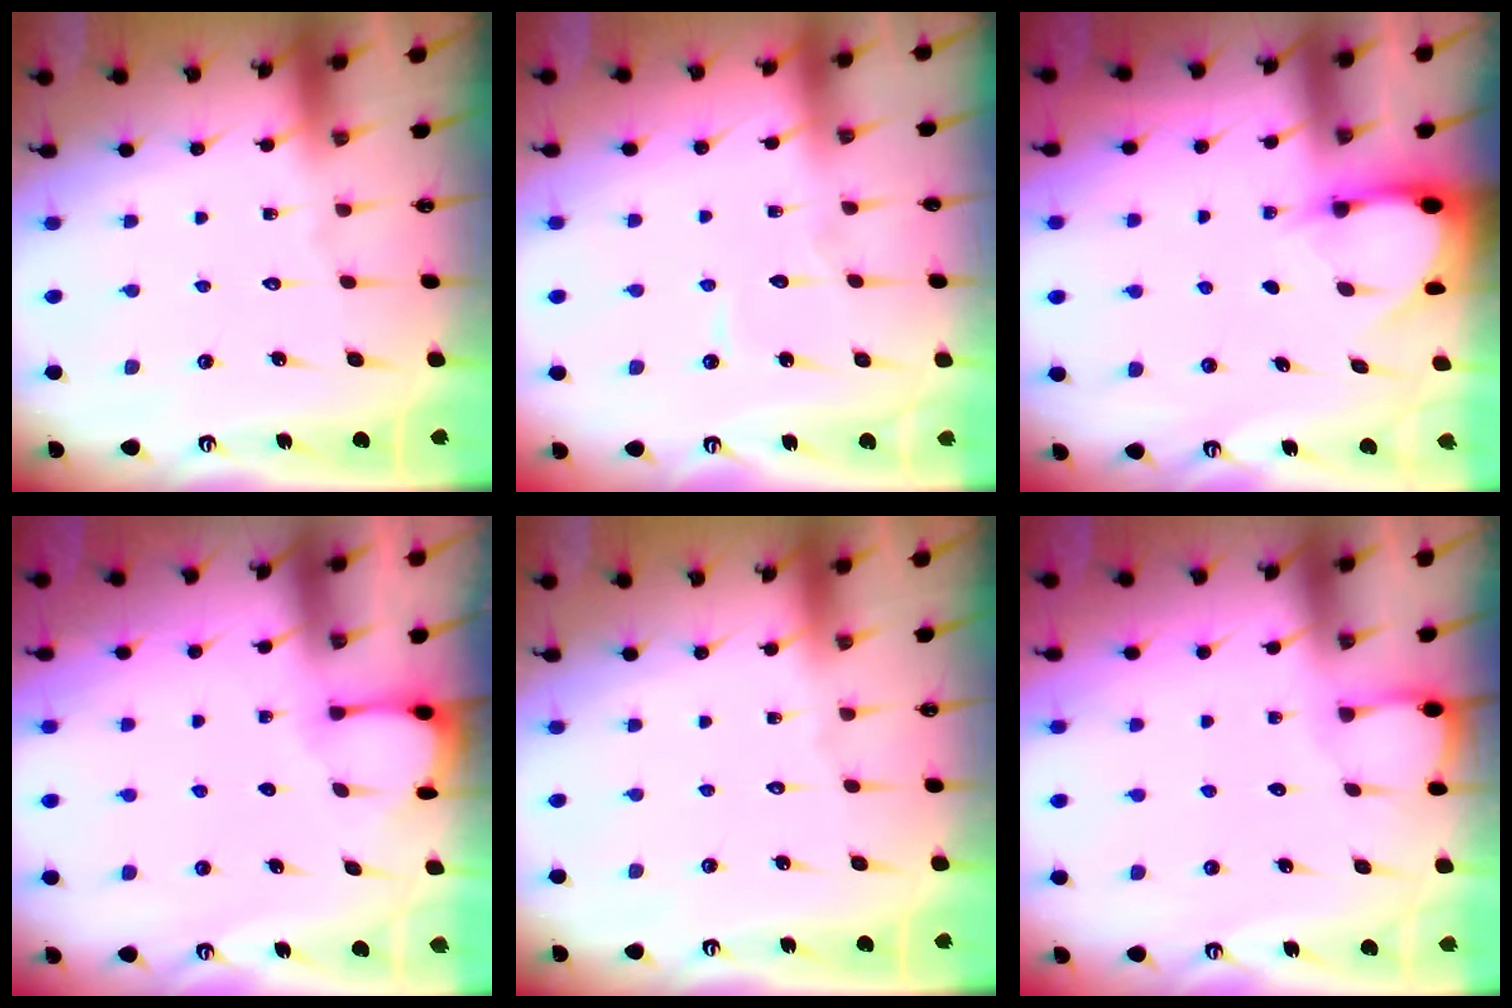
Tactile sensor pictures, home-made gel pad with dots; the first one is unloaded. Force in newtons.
{"total": 3.3, "press": 3.2, "slide": 0.3}
{"total": 2.9, "press": 2.9, "slide": 0.3}
{"total": 2.3, "press": 2.3, "slide": 0.3}
{"total": 0.0}
{"total": 2.5, "press": 2.4, "slide": 0.4}